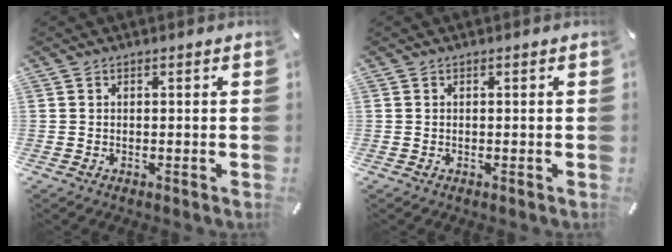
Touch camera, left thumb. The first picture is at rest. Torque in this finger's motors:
{"motor_torque": [-0.05, 0.07, 0.01, 0.01, 0.00]}